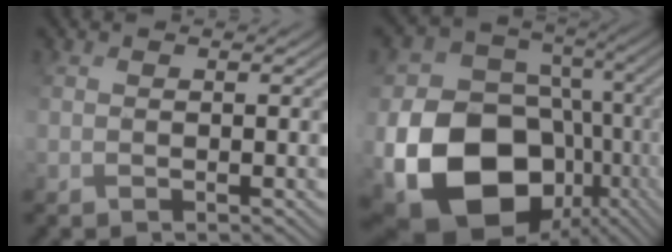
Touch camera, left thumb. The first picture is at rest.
{"total": 18.2, "force": [-5.0, 14.9, 9.2], "torque": [-0.208, -0.049, -0.066]}